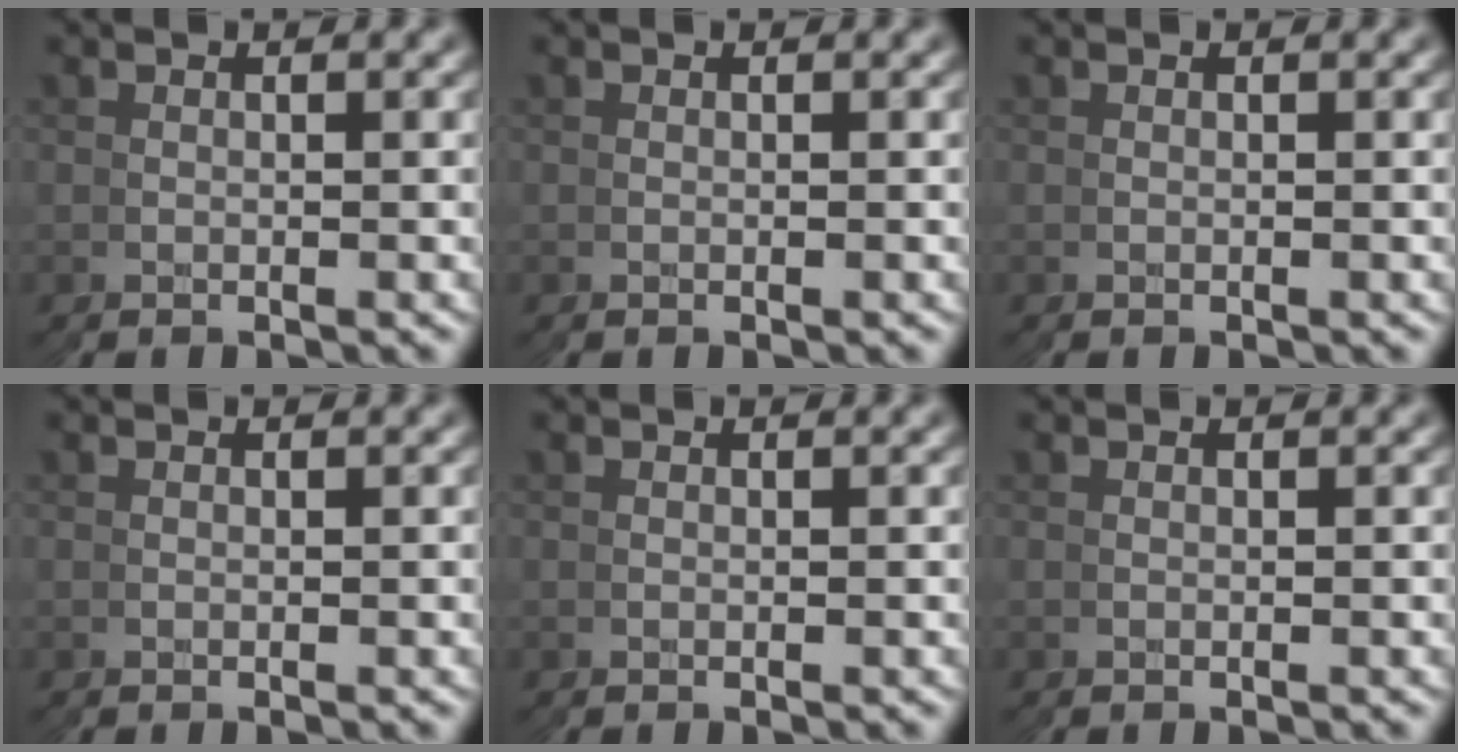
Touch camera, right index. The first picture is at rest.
{"total": 0.0}
{"total": 0.0}
{"total": 0.0}
{"total": 0.0}
{"total": 1.7, "force": [0.1, -1.6, -0.5], "torque": [0.019, -0.004, 0.010]}